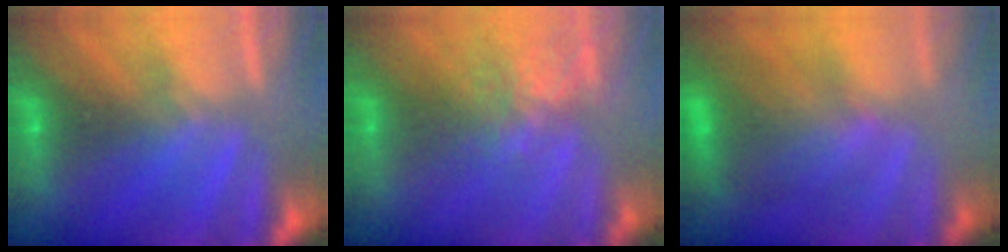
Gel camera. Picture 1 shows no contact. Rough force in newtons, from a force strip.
{"total": 3.7}
{"total": 3.8}